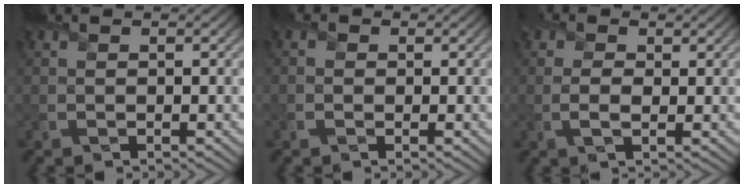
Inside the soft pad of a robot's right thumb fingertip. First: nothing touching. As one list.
[{"total": 1.3, "force": [-0.3, 1.1, 0.7], "torque": [-0.016, -0.001, -0.010]}, {"total": 2.8, "force": [0.2, 1.8, 2.2], "torque": [-0.053, 0.003, 0.000]}]